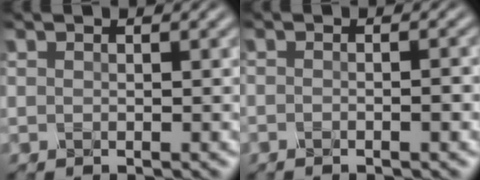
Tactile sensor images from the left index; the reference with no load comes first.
{"total": 1.4, "force": [-0.7, 0.2, 1.2], "torque": [-0.010, -0.006, -0.018]}